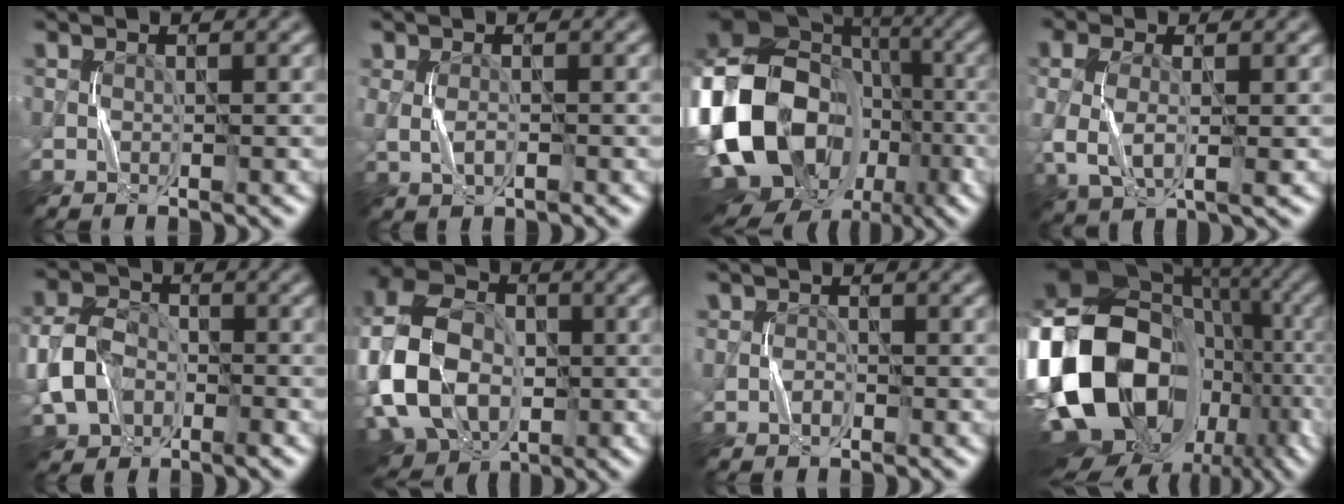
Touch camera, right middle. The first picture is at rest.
{"total": 1.4, "force": [0.0, 0.9, 1.0], "torque": [-0.026, -0.002, 0.000]}
{"total": 20.7, "force": [-5.8, 15.6, 12.4], "torque": [-0.232, 0.006, -0.107]}
{"total": 4.8, "force": [0.1, 2.9, 3.8], "torque": [-0.096, 0.001, -0.002]}
{"total": 6.3, "force": [-1.9, 4.8, 3.5], "torque": [-0.078, 0.001, -0.046]}
{"total": 14.2, "force": [-2.4, 10.2, 9.5], "torque": [-0.205, 0.003, -0.058]}
{"total": 0.8, "force": [-0.4, 0.7, 0.2], "torque": [0.000, 0.005, -0.011]}
{"total": 19.6, "force": [-4.6, 13.9, 13.0], "torque": [-0.262, -0.005, -0.082]}